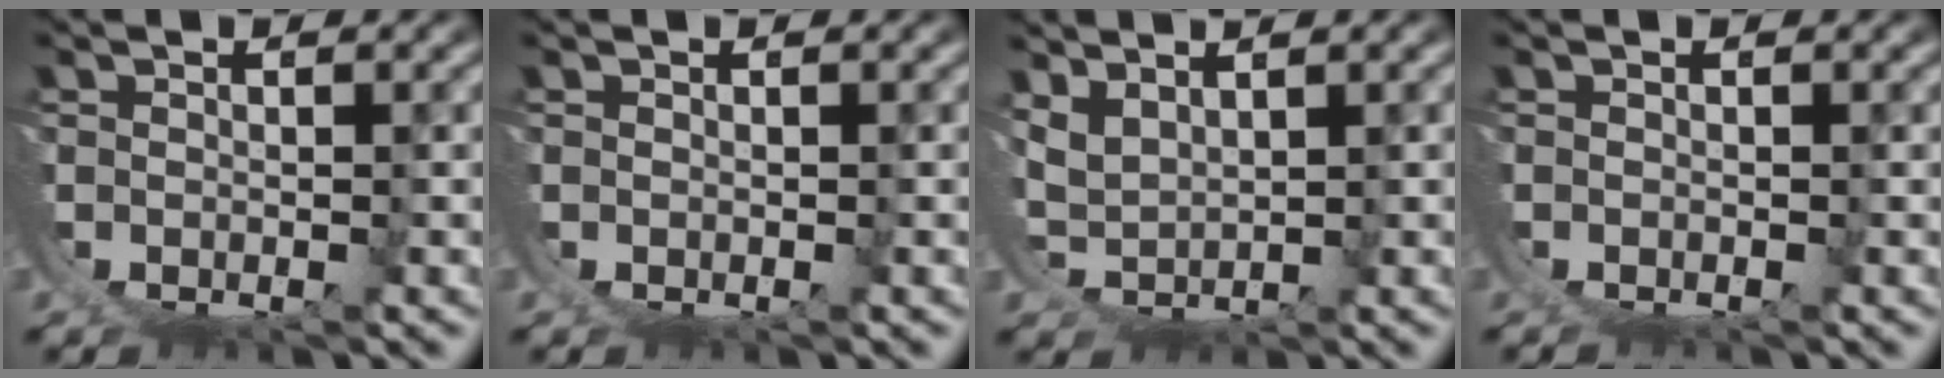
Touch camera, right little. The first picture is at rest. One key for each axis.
{"total": 0.0}
{"total": 3.2, "fx": 1.8, "fy": 1.8, "fz": 1.9, "tx": -0.062, "ty": -0.019, "tz": 0.046}
{"total": 0.9, "fx": -0.8, "fy": 0.3, "fz": 0.1, "tx": -0.008, "ty": -0.007, "tz": -0.010}